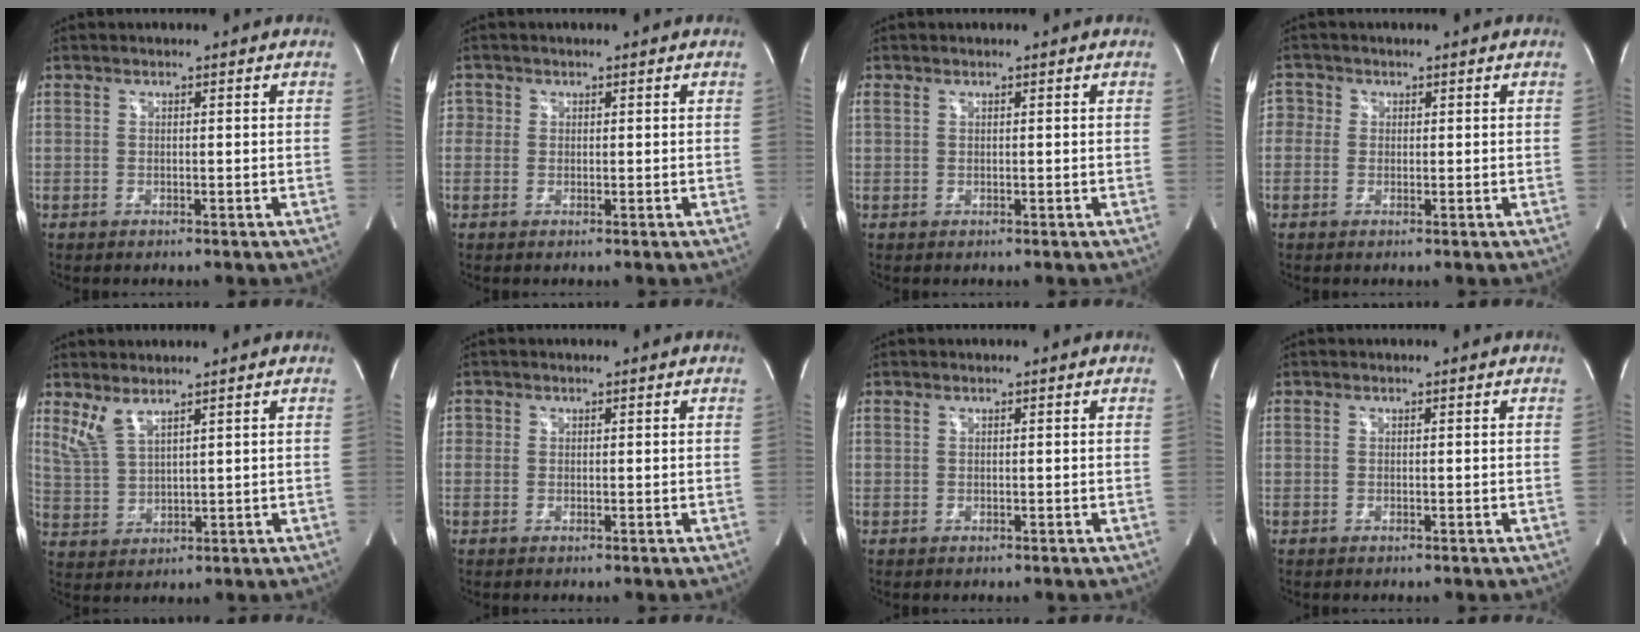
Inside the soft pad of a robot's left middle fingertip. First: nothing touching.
{"total": 1.5, "force": [0.3, 1.5, 0.1], "torque": [0.012, 0.003, 0.003]}
{"total": 0.7, "force": [0.5, 0.3, 0.4], "torque": [-0.021, 0.018, 0.015]}
{"total": 2.1, "force": [0.3, 2.1, 0.3], "torque": [0.008, 0.008, 0.000]}
{"total": 4.4, "force": [3.3, 1.0, 2.7], "torque": [-0.070, -0.004, 0.081]}
{"total": 0.8, "force": [0.2, 0.8, 0.1], "torque": [0.008, 0.003, 0.002]}
{"total": 0.0}
{"total": 0.0}